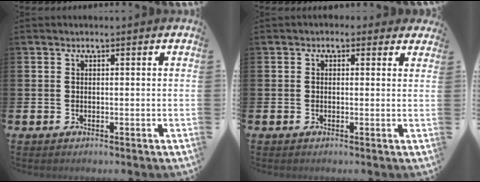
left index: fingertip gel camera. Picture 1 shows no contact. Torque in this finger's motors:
{"motor_torque": [0.15, -1.99, 0.44, 0.10]}